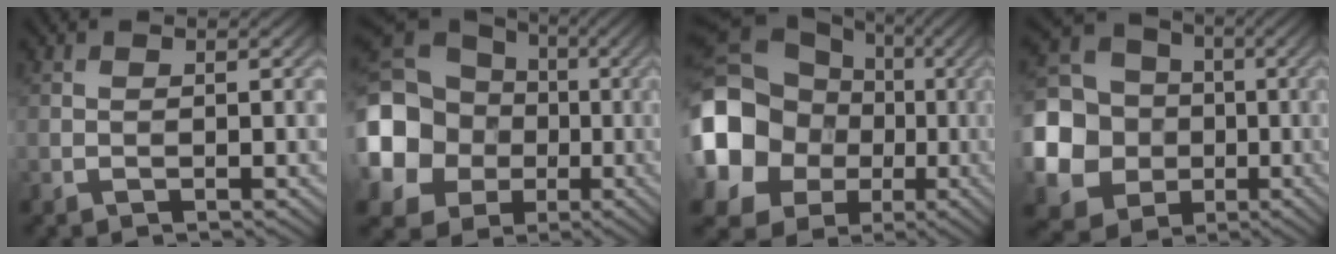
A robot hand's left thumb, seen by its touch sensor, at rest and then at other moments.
{"total": 19.3, "force": [-2.6, 17.0, 8.7], "torque": [-0.265, -0.020, -0.086]}
{"total": 21.1, "force": [-1.5, 18.6, 10.0], "torque": [-0.270, -0.010, -0.061]}
{"total": 15.4, "force": [-2.3, 14.1, 5.8], "torque": [-0.215, -0.025, -0.065]}